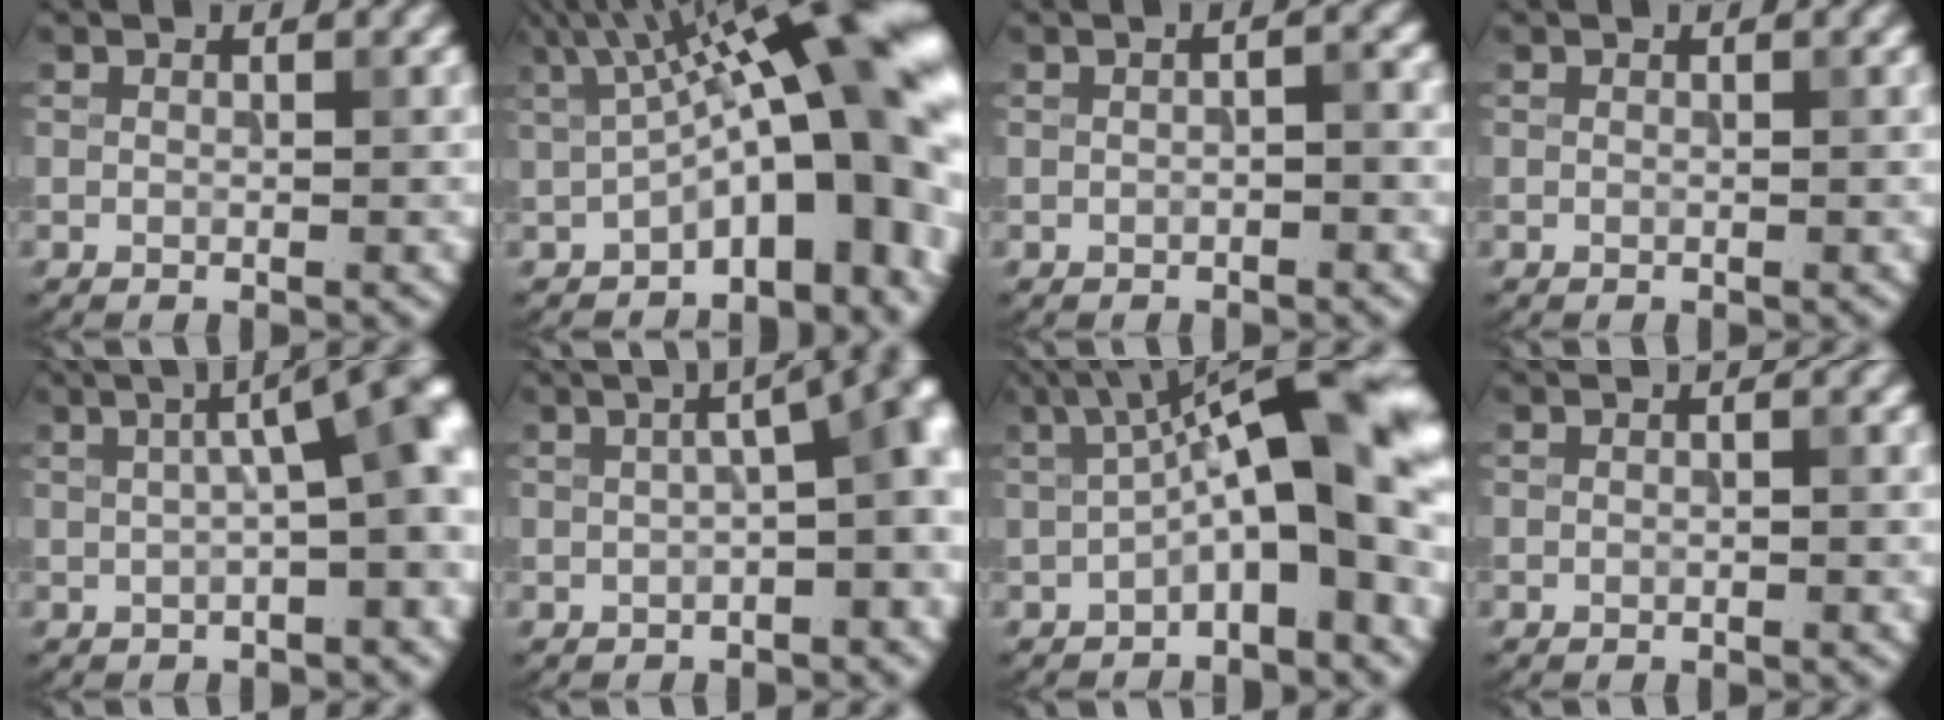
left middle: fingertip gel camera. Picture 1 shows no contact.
{"total": 17.2, "force": [2.1, 6.3, 15.8], "torque": [-0.193, 0.027, 0.043]}
{"total": 1.1, "force": [-0.3, 0.1, 1.0], "torque": [-0.017, 0.005, -0.004]}
{"total": 0.0}
{"total": 7.4, "force": [1.0, 1.6, 7.1], "torque": [-0.085, 0.022, 0.015]}
{"total": 6.1, "force": [0.3, 1.6, 5.9], "torque": [-0.069, 0.017, 0.005]}
{"total": 11.7, "force": [0.8, 3.1, 11.3], "torque": [-0.162, 0.033, 0.003]}
{"total": 0.0}